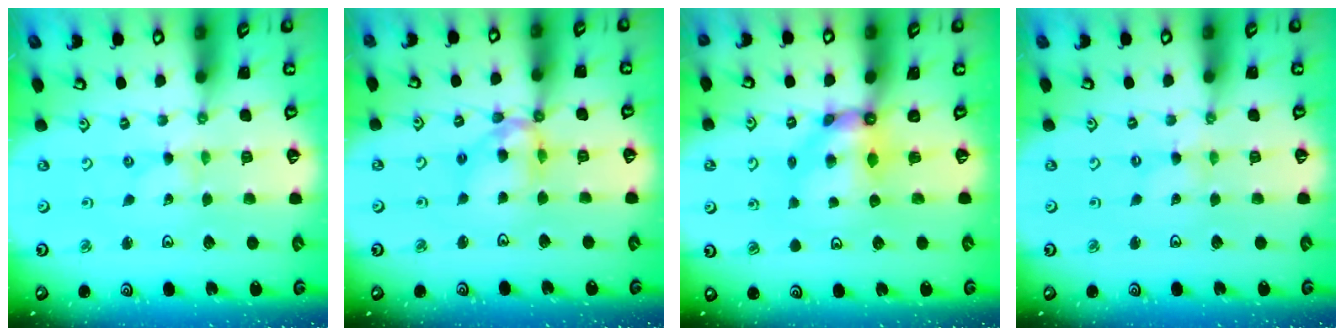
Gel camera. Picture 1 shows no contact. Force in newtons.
{"total": 11.5, "press": 11.4, "slide": 1.1}
{"total": 7.2, "press": 7.2, "slide": 0.3}
{"total": 0.0}